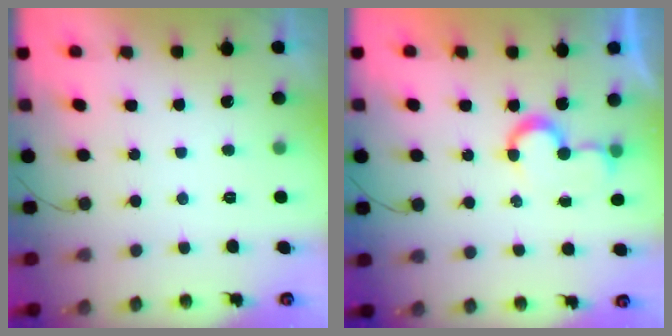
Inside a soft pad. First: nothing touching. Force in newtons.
{"total": 6.2, "press": 6.1, "slide": 0.7}